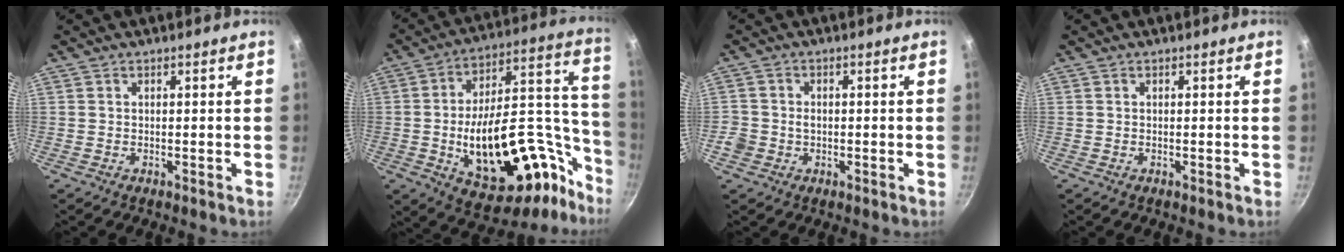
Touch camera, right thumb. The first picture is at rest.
{"total": 32.8, "force": [-12.2, 17.0, 25.3], "torque": [-0.302, 0.094, -0.162]}
{"total": 3.4, "force": [-0.9, 3.0, 1.4], "torque": [-0.015, 0.016, -0.016]}
{"total": 0.0}